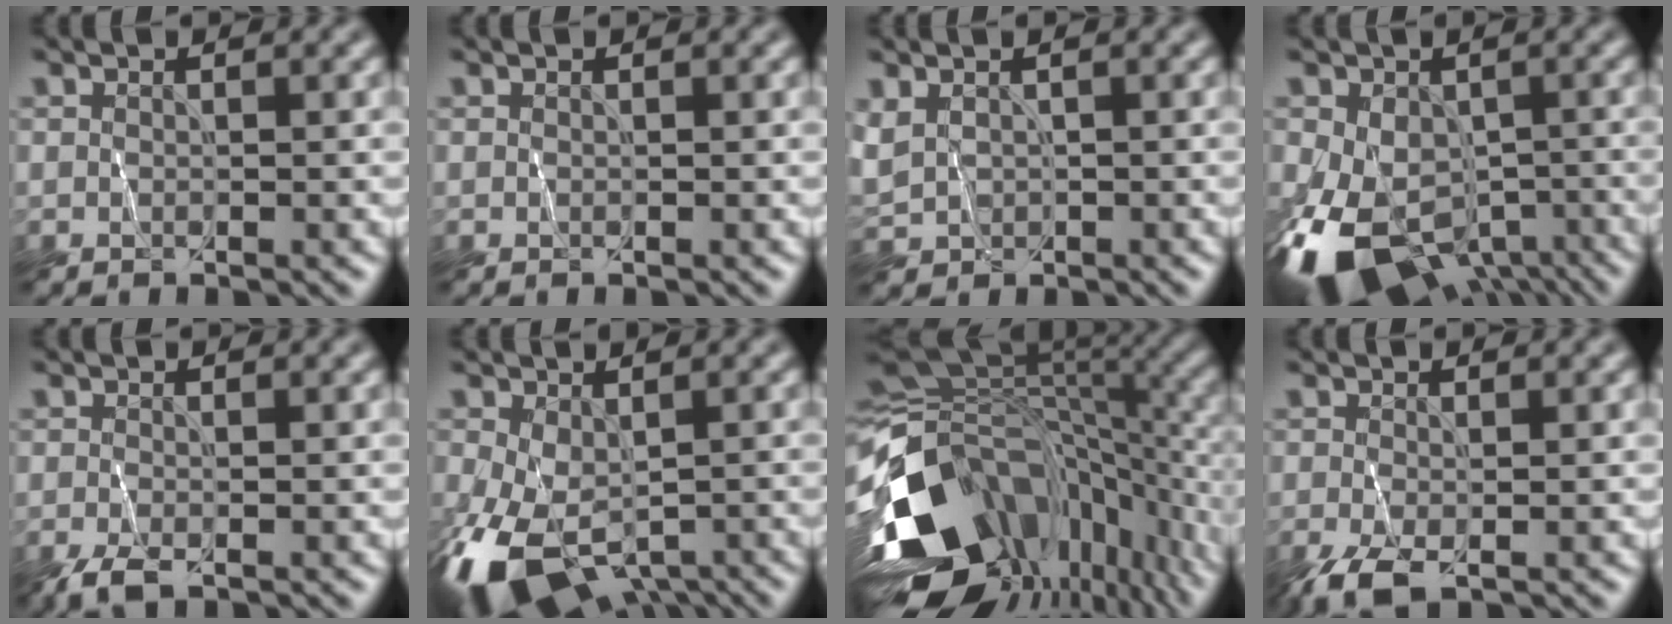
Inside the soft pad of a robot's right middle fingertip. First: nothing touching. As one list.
[{"total": 0.0}, {"total": 2.0, "force": [0.5, 1.7, 1.0], "torque": [-0.036, -0.006, 0.018]}, {"total": 12.5, "force": [-6.1, 7.5, 7.9], "torque": [-0.148, -0.039, -0.086]}, {"total": 1.9, "force": [-1.3, 0.5, 1.2], "torque": [-0.035, -0.006, -0.025]}, {"total": 10.6, "force": [-5.3, 5.6, 7.4], "torque": [-0.164, -0.041, -0.068]}, {"total": 16.7, "force": [-5.7, 10.4, 11.8], "torque": [-0.253, -0.026, -0.087]}, {"total": 2.8, "force": [-1.6, 0.9, 2.1], "torque": [-0.054, -0.008, -0.027]}]